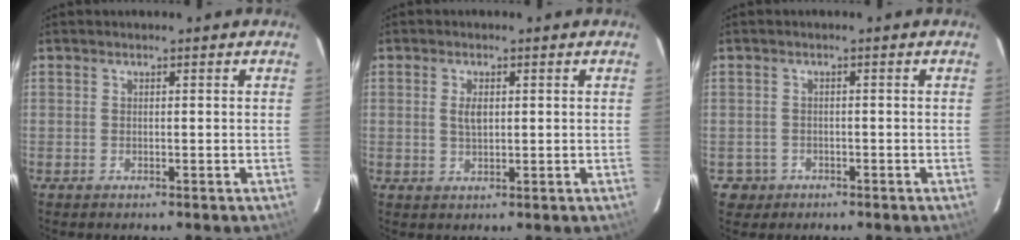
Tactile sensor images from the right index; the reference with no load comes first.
{"total": 2.9, "force": [0.5, 1.5, 2.4], "torque": [-0.045, 0.001, 0.011]}
{"total": 3.3, "force": [-1.2, 3.0, 0.2], "torque": [-0.012, 0.012, -0.015]}